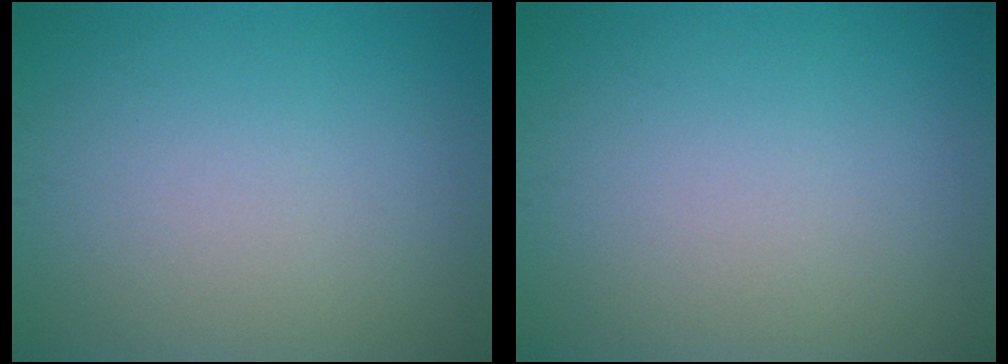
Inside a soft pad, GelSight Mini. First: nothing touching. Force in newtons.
{"total": 0.0}